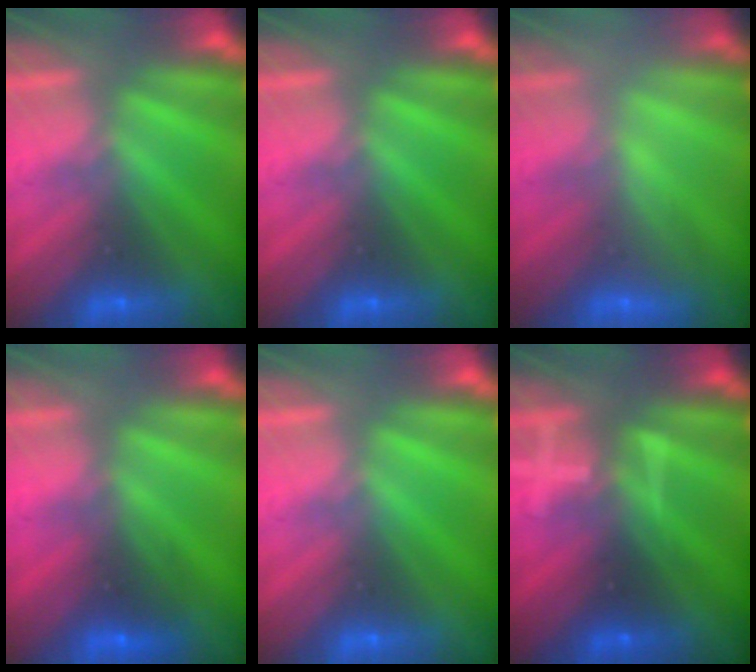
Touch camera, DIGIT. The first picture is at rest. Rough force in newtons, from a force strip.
{"total": 0.0}
{"total": 2.3}
{"total": 2.7}
{"total": 0.0}
{"total": 3.1}